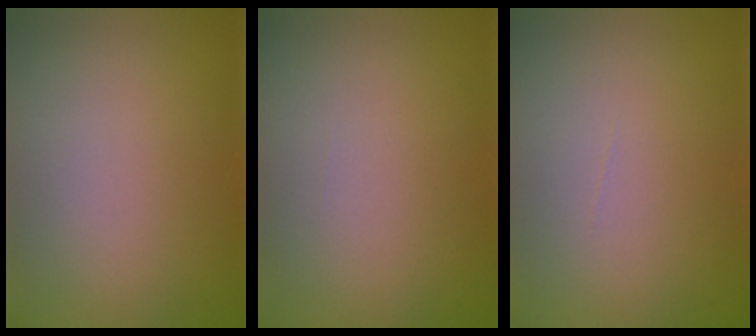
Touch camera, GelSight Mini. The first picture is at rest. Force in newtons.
{"total": 0.0}
{"total": 0.0}